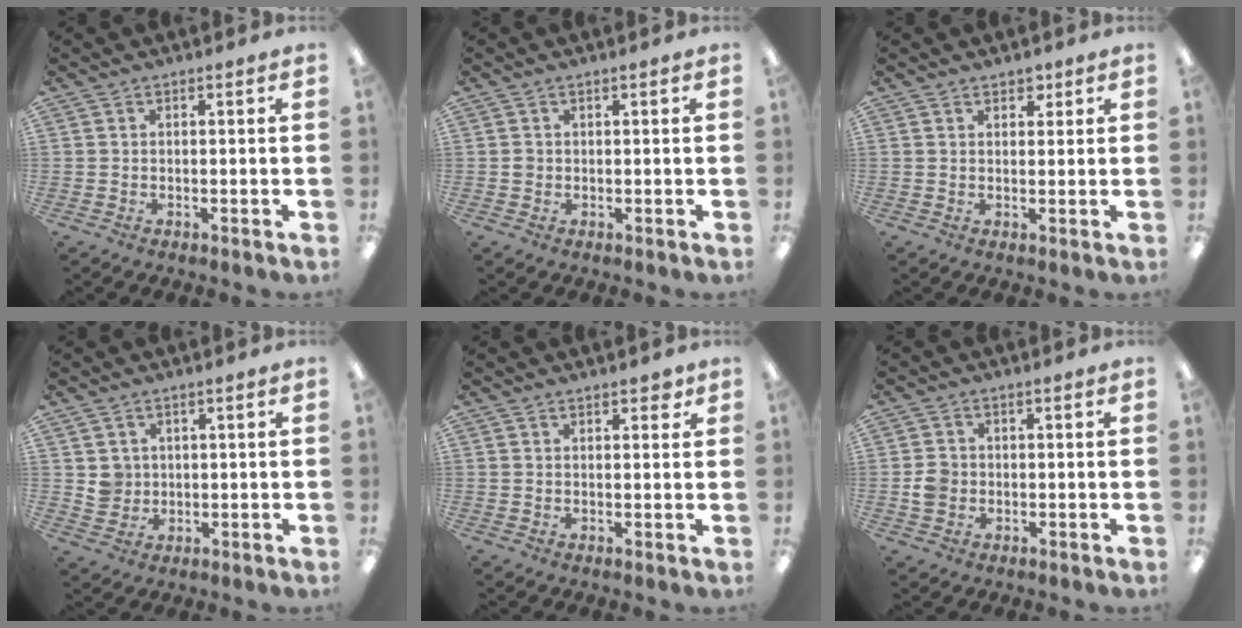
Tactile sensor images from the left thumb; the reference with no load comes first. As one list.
[{"total": 0.8, "force": [0.0, 0.8, 0.2], "torque": [-0.004, 0.005, -0.001]}, {"total": 2.2, "force": [1.7, 1.2, 0.8], "torque": [-0.001, -0.007, 0.028]}, {"total": 3.9, "force": [1.3, 3.7, 0.3], "torque": [-0.003, 0.000, 0.023]}, {"total": 2.3, "force": [1.7, 1.0, 1.2], "torque": [-0.010, -0.004, 0.027]}, {"total": 3.5, "force": [-0.4, 3.2, 1.3], "torque": [-0.015, 0.003, -0.009]}]